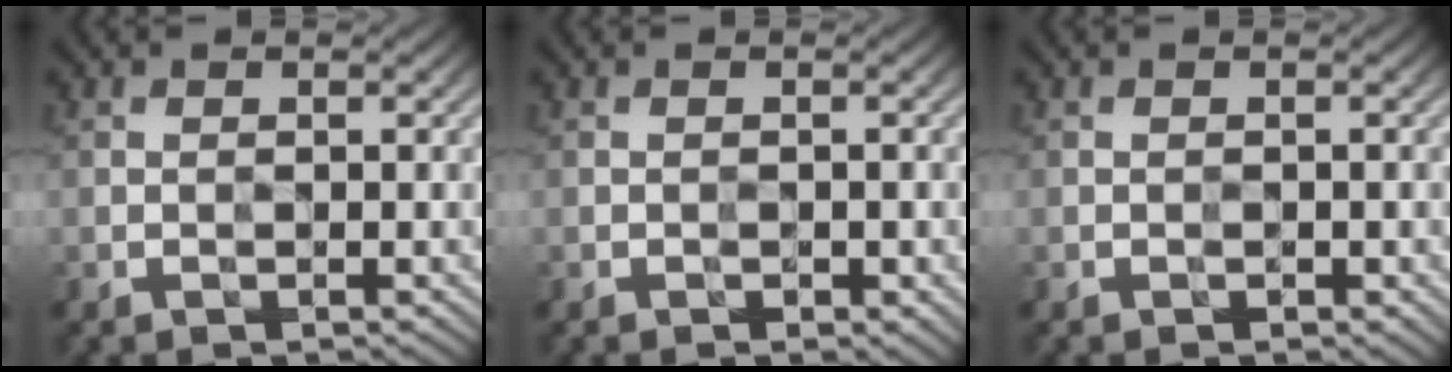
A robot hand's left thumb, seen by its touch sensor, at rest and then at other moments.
{"total": 1.4, "force": [-0.6, 0.9, 0.9], "torque": [-0.010, 0.004, -0.005]}
{"total": 0.8, "force": [-0.3, 0.5, 0.5], "torque": [-0.003, 0.001, -0.003]}